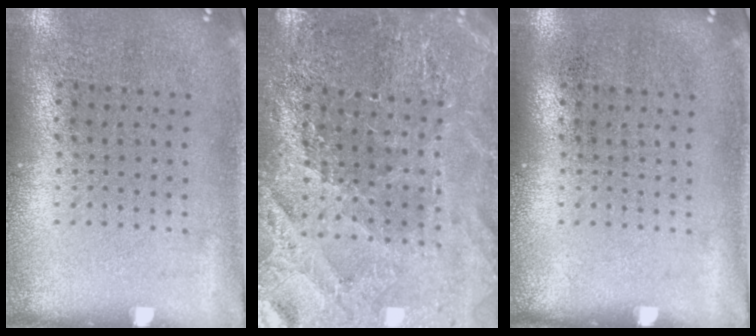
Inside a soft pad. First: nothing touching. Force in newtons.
{"total": 3.1, "press": 3.0, "slide": 0.5}
{"total": 0.0}